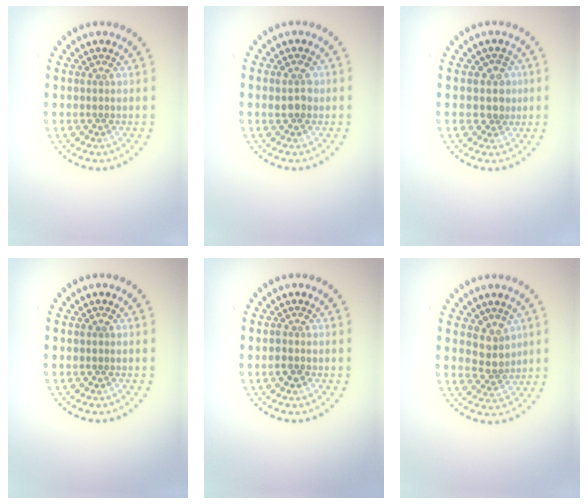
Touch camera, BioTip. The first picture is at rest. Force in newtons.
{"total": 1.7, "press": 1.7, "slide": 0.4}
{"total": 2.1, "press": 1.8, "slide": 1.1}
{"total": 0.0}
{"total": 1.1, "press": 1.0, "slide": 0.5}
{"total": 2.6, "press": 2.2, "slide": 1.5}